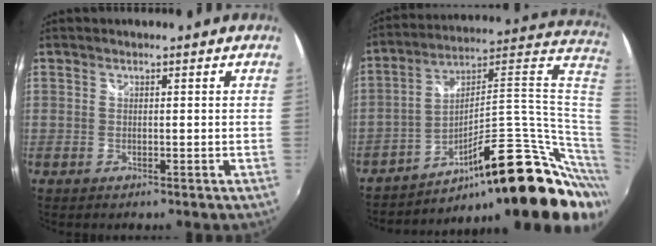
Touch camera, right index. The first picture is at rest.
{"total": 26.6, "force": [-9.1, 8.5, 23.5], "torque": [-0.316, 0.032, -0.125]}